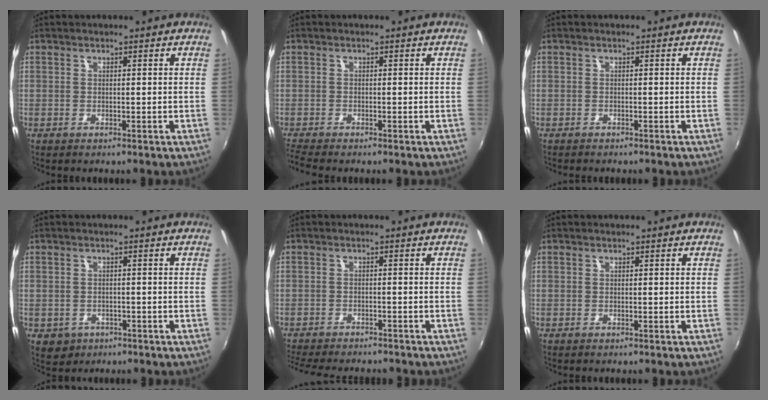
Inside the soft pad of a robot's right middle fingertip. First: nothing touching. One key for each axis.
{"total": 2.6, "fx": -2.4, "fy": -0.1, "fz": 1.0, "tx": -0.028, "ty": -0.016, "tz": -0.051}
{"total": 1.3, "fx": -1.2, "fy": 0.3, "fz": 0.3, "tx": -0.009, "ty": -0.009, "tz": -0.021}
{"total": 4.1, "fx": -1.5, "fy": 3.5, "fz": 1.4, "tx": -0.034, "ty": -0.005, "tz": -0.015}
{"total": 10.5, "fx": -9.4, "fy": 2.4, "fz": 4.1, "tx": -0.102, "ty": -0.022, "tz": -0.146}
{"total": 0.0}